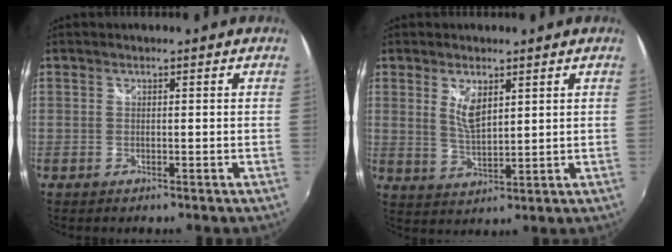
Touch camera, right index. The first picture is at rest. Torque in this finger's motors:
{"motor_torque": [0.12, 0.02, 0.09, 0.05]}